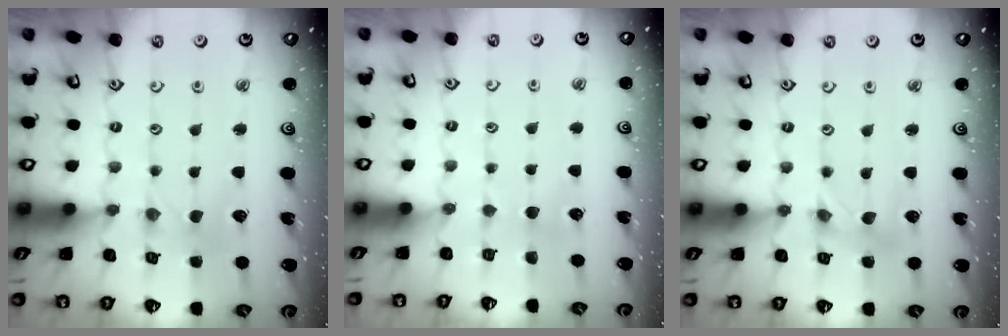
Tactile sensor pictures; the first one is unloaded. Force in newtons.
{"total": 2.3, "press": 2.2, "slide": 0.4}
{"total": 1.0, "press": 1.0, "slide": 0.2}